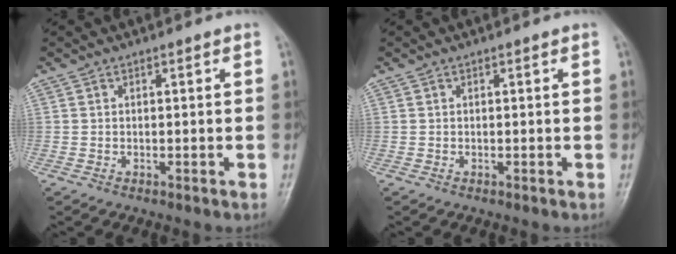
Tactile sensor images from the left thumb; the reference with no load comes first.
{"total": 0.0}